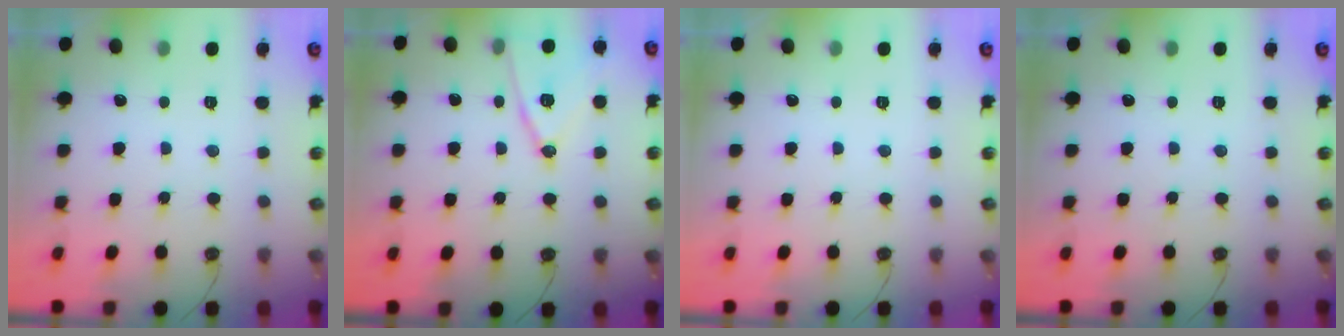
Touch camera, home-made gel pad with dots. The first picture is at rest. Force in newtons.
{"total": 12.3, "press": 11.8, "slide": 3.4}
{"total": 0.0}
{"total": 0.0}